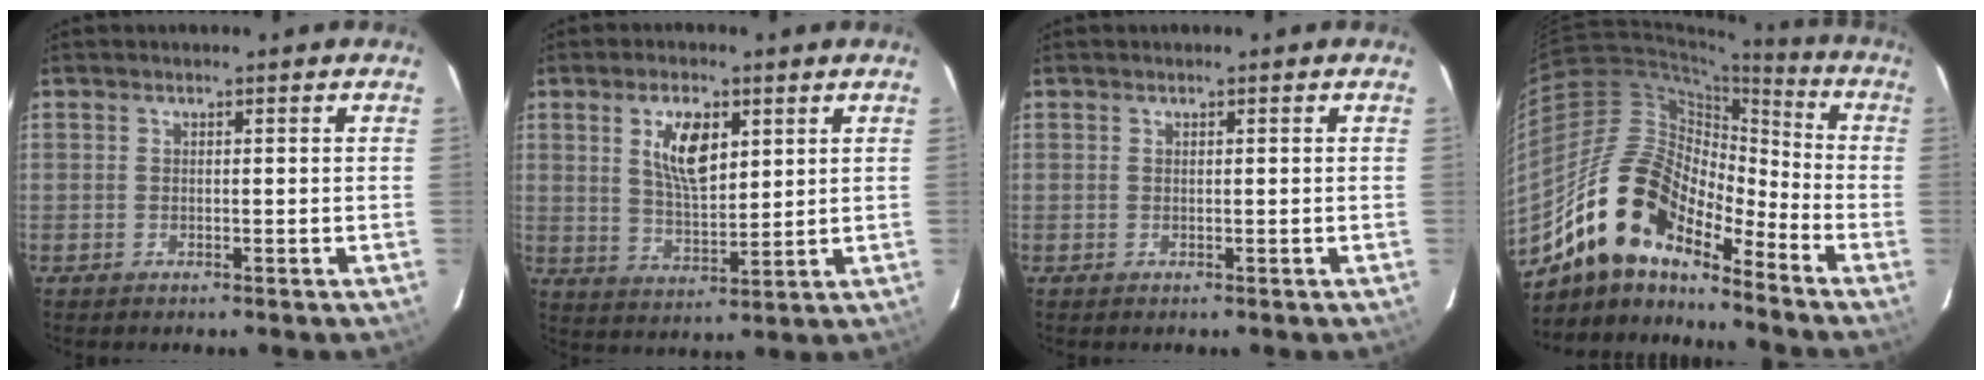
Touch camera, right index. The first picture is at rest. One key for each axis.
{"total": 8.7, "fx": 3.4, "fy": 3.9, "fz": 7.0, "tx": -0.127, "ty": 0.003, "tz": 0.068}
{"total": 0.0}
{"total": 16.2, "fx": -12.6, "fy": 5.9, "fz": 8.4, "tx": -0.144, "ty": 0.008, "tz": -0.247}